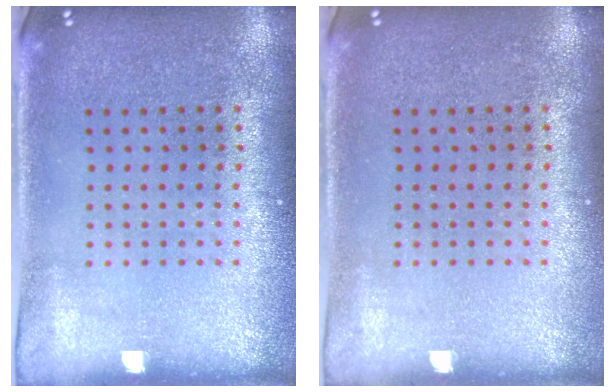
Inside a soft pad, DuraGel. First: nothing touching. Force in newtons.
{"total": 0.0}